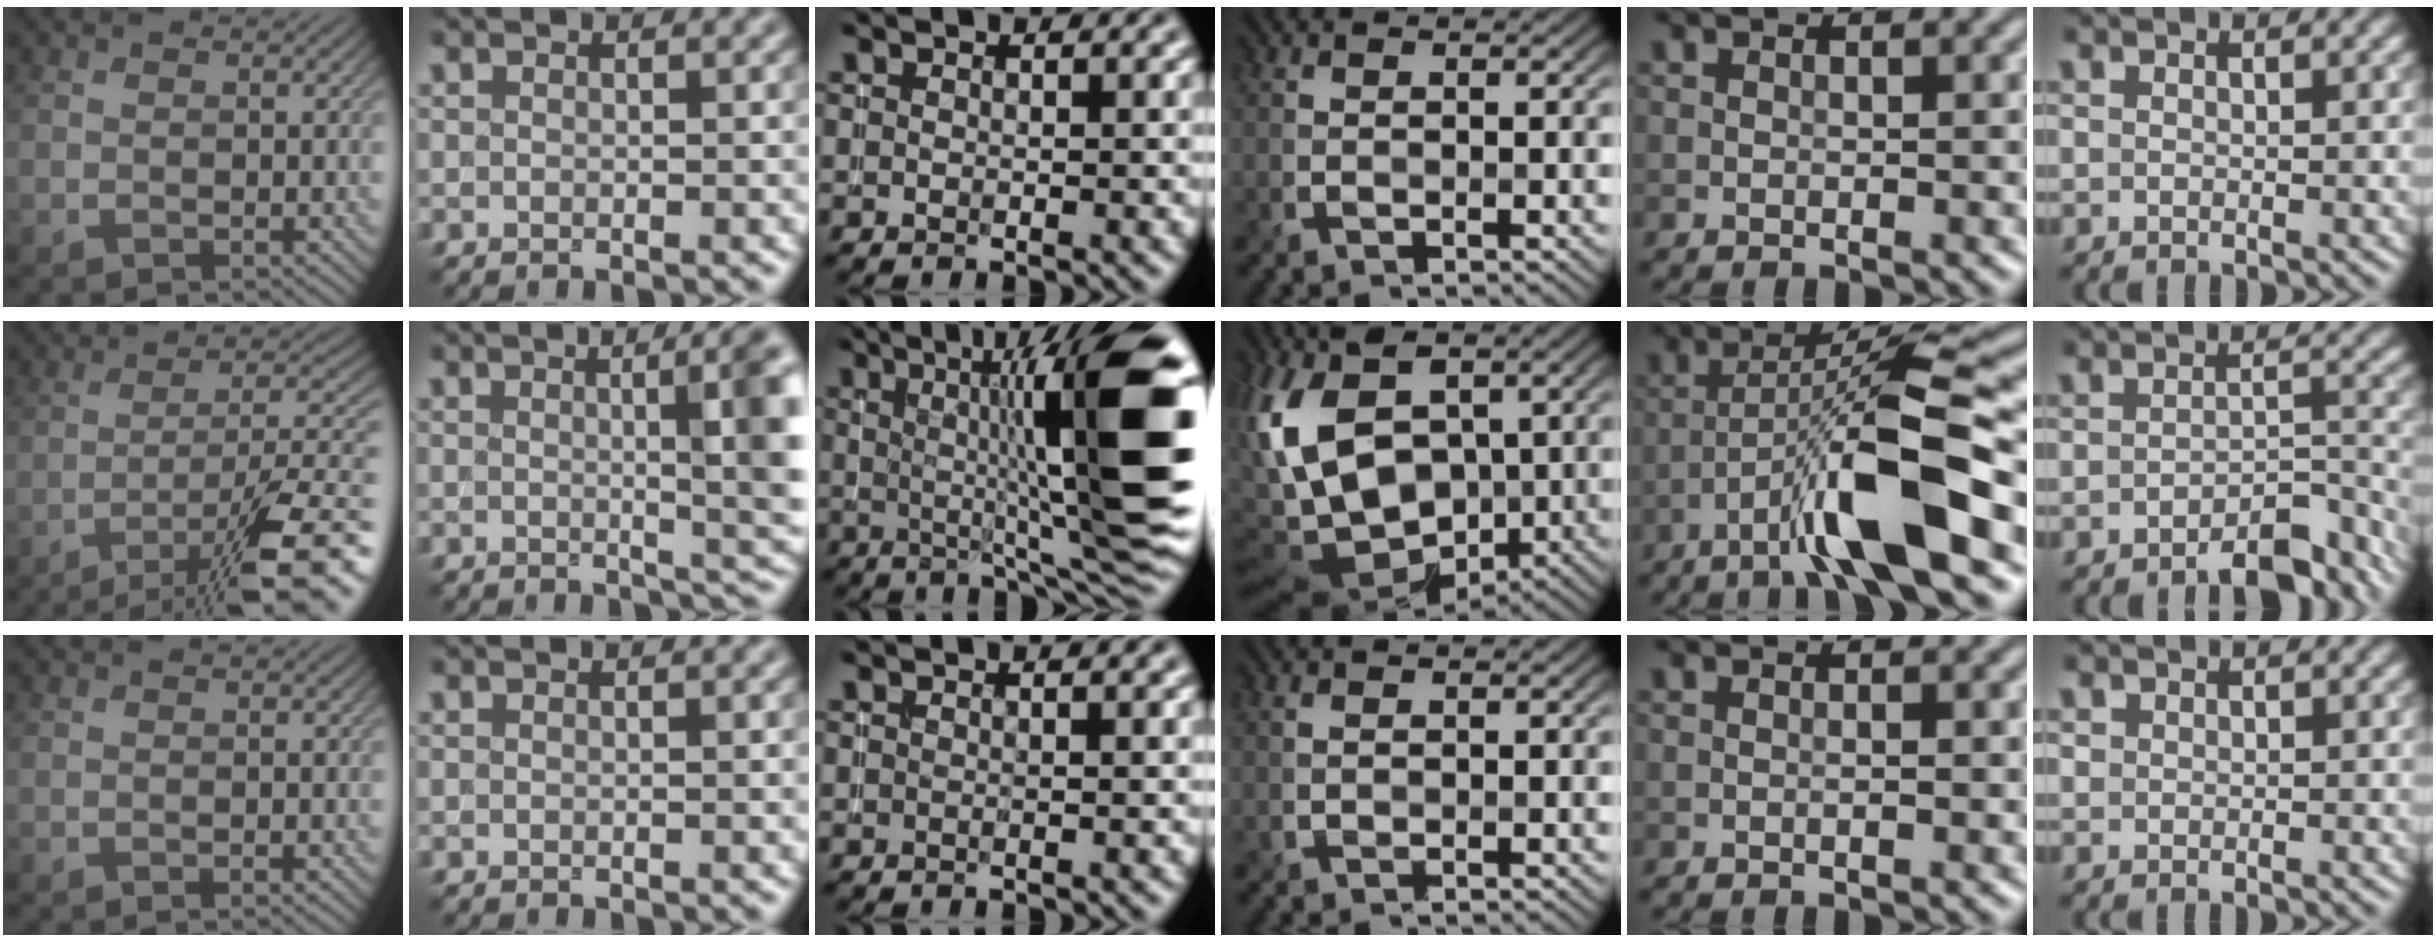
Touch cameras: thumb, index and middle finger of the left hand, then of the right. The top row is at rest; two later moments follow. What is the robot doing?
{"motion": "insert", "object": "backpack"}